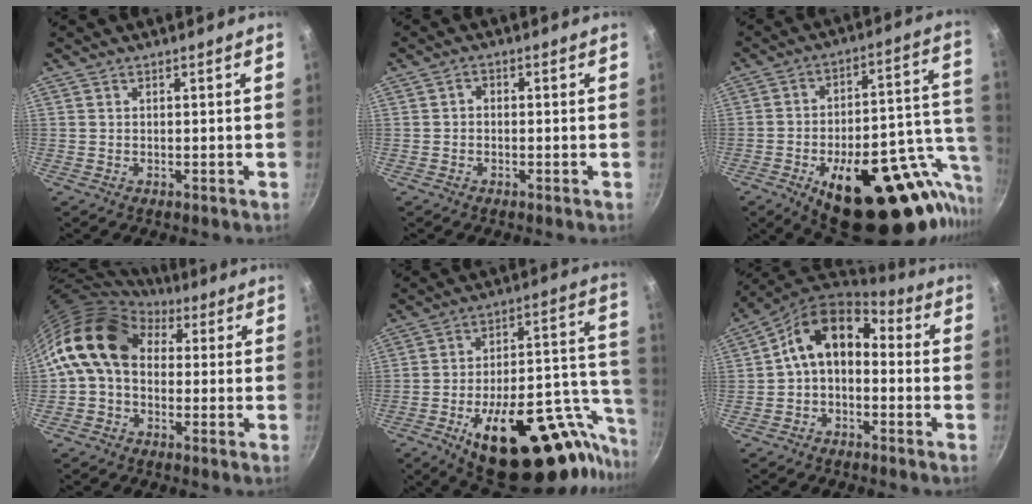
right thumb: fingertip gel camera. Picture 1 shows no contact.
{"total": 1.4, "force": [-0.5, 1.0, 0.8], "torque": [-0.016, 0.009, -0.012]}
{"total": 30.0, "force": [-12.2, 13.8, 23.7], "torque": [-0.266, 0.043, -0.162]}
{"total": 13.5, "force": [2.4, 9.9, 8.8], "torque": [-0.133, 0.023, 0.020]}
{"total": 31.8, "force": [-16.1, 13.8, 23.6], "torque": [-0.256, 0.078, -0.224]}
{"total": 10.6, "force": [-0.3, 7.3, 7.7], "torque": [-0.112, 0.046, -0.028]}